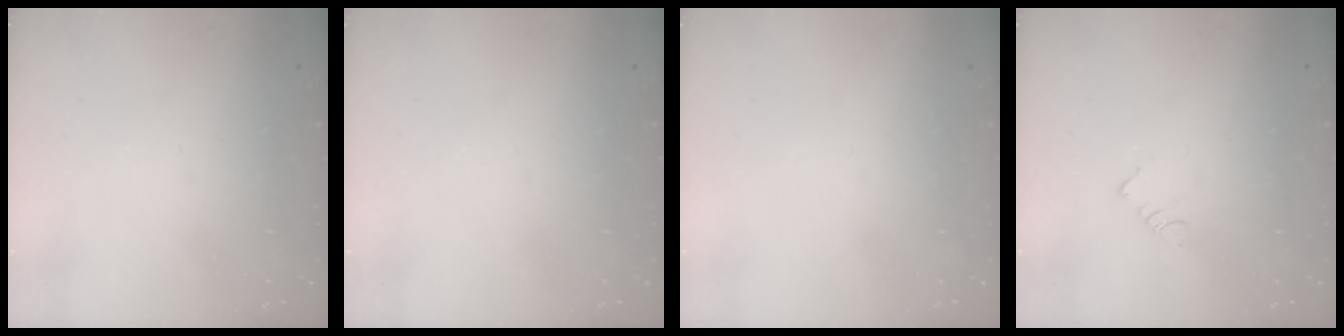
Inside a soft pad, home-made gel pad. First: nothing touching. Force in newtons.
{"total": 0.0}
{"total": 1.8, "press": 1.8, "slide": 0.1}
{"total": 3.4, "press": 3.4, "slide": 0.5}